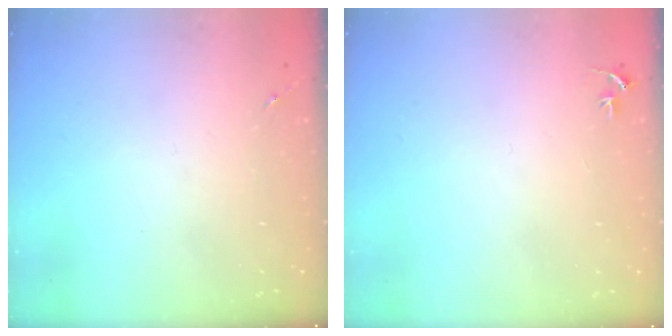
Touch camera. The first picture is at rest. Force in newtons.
{"total": 3.1, "press": 3.1, "slide": 0.3}